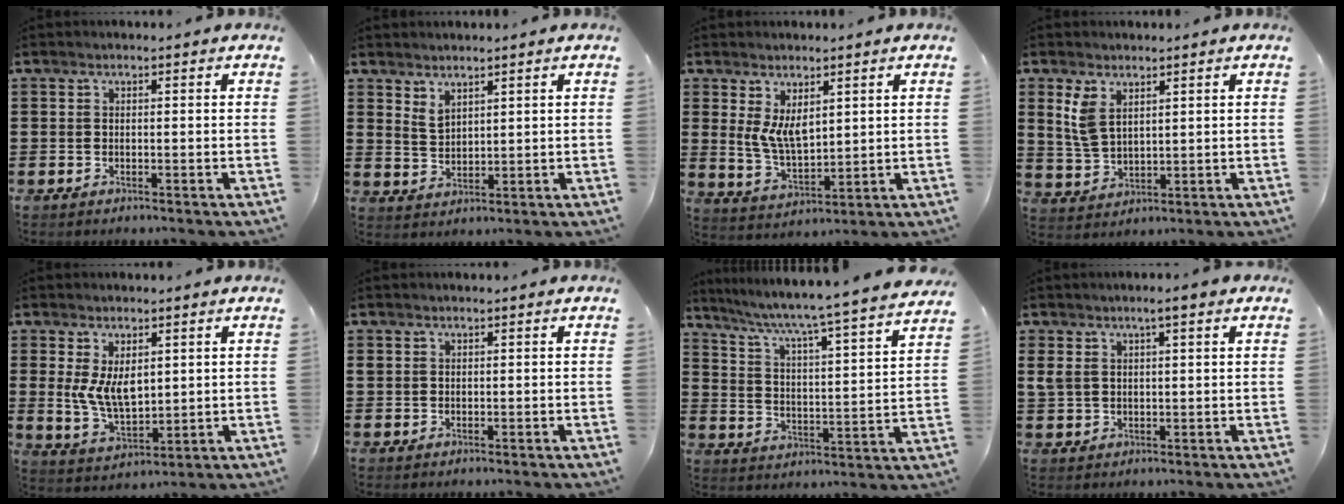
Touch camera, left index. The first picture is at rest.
{"total": 2.7, "force": [2.3, 1.2, 0.8], "torque": [-0.022, -0.001, 0.044]}
{"total": 6.0, "force": [2.7, 2.8, 4.5], "torque": [-0.092, -0.010, 0.046]}
{"total": 4.9, "force": [2.7, 2.7, 3.1], "torque": [-0.078, 0.003, 0.047]}
{"total": 6.4, "force": [1.7, 3.7, 4.9], "torque": [-0.100, -0.005, 0.025]}
{"total": 0.9, "force": [0.4, 0.7, 0.3], "torque": [-0.008, 0.006, 0.007]}
{"total": 4.8, "force": [4.1, -1.1, 2.4], "torque": [-0.066, -0.051, 0.054]}
{"total": 3.6, "force": [1.8, 1.3, 2.9], "torque": [-0.061, 0.006, 0.030]}